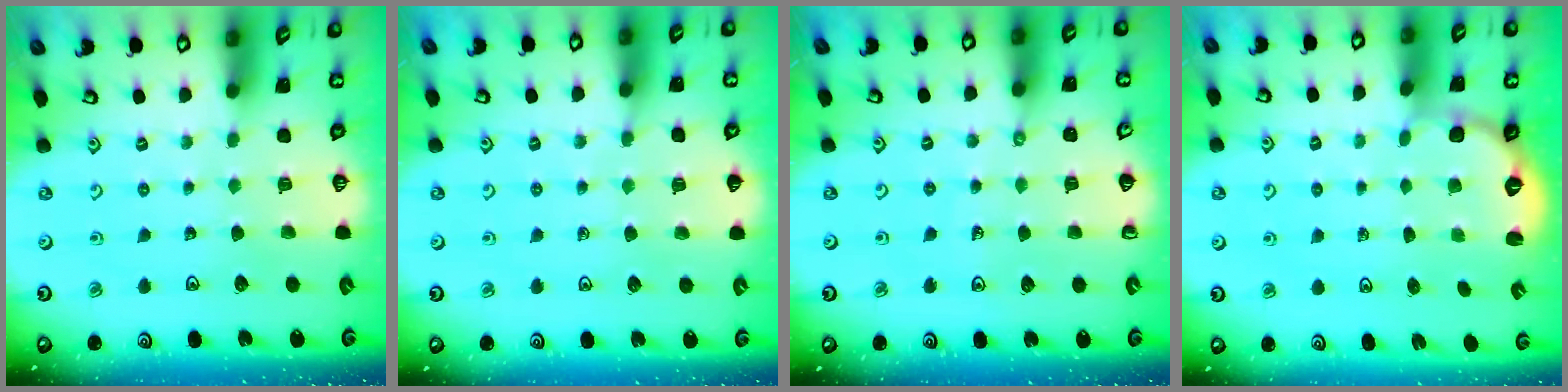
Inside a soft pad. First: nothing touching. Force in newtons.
{"total": 5.5, "press": 5.4, "slide": 0.7}
{"total": 3.3, "press": 3.0, "slide": 1.3}
{"total": 2.4, "press": 1.9, "slide": 1.5}